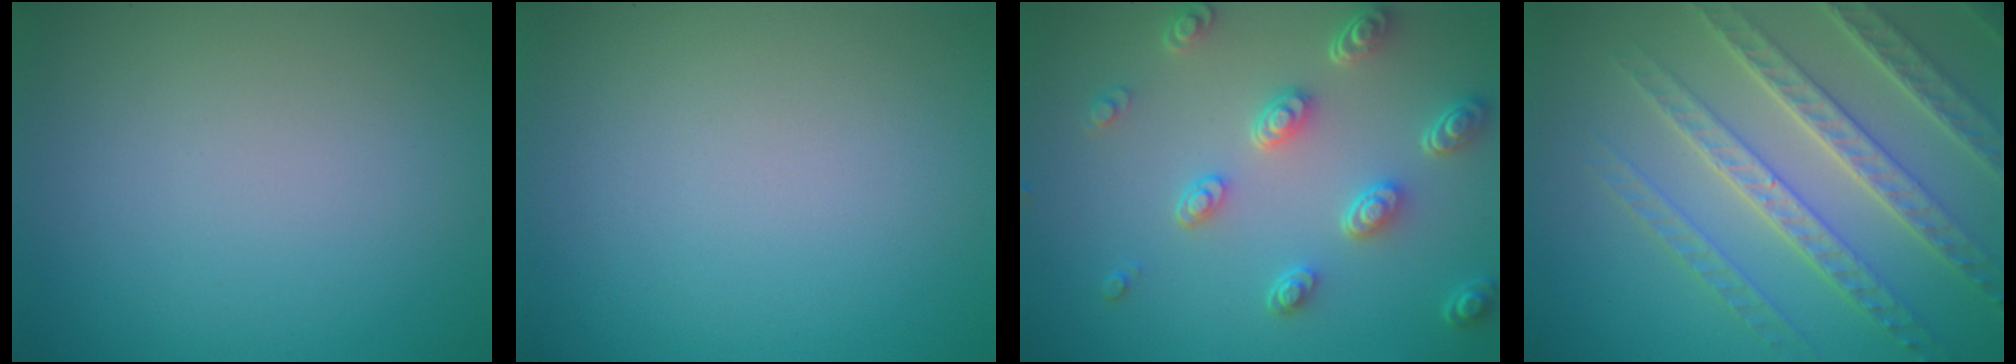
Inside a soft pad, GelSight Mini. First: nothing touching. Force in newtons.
{"total": 0.0}
{"total": 4.9, "press": 3.7, "slide": 3.2}
{"total": 7.2, "press": 5.5, "slide": 4.6}